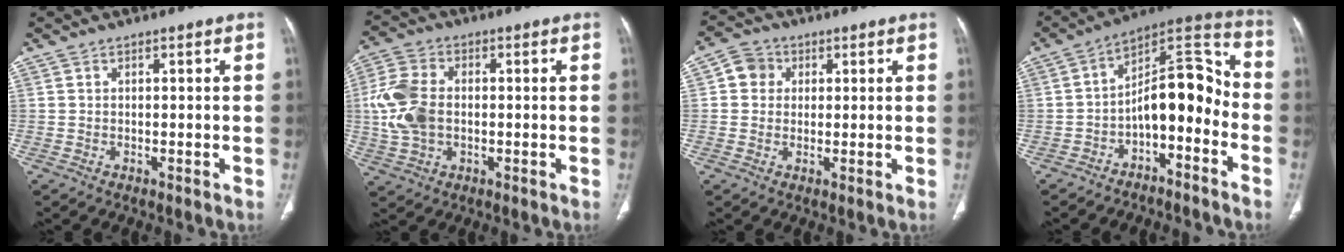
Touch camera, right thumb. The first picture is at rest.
{"total": 10.7, "force": [-0.2, 7.1, 8.0], "torque": [-0.176, 0.011, -0.004]}
{"total": 4.8, "force": [1.1, 4.4, 1.6], "torque": [-0.004, 0.006, 0.013]}
{"total": 13.9, "force": [-5.1, 7.0, 10.9], "torque": [-0.142, 0.096, -0.085]}